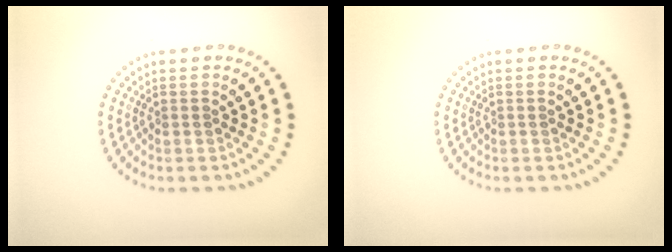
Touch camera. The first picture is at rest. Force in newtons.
{"total": 0.0}